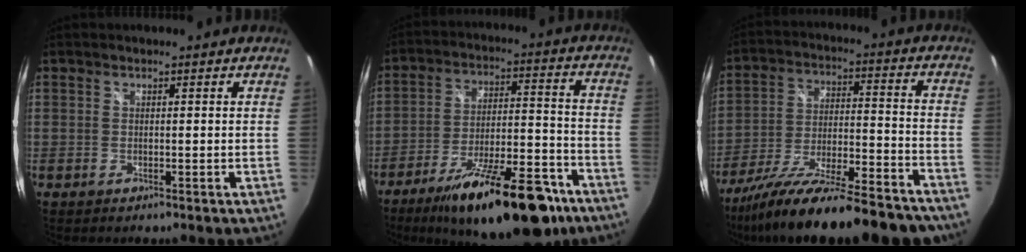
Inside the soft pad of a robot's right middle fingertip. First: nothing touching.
{"total": 23.0, "force": [-16.2, 7.2, 14.7], "torque": [-0.228, -0.015, -0.235]}
{"total": 25.7, "force": [-21.5, 4.7, 13.4], "torque": [-0.230, -0.057, -0.319]}